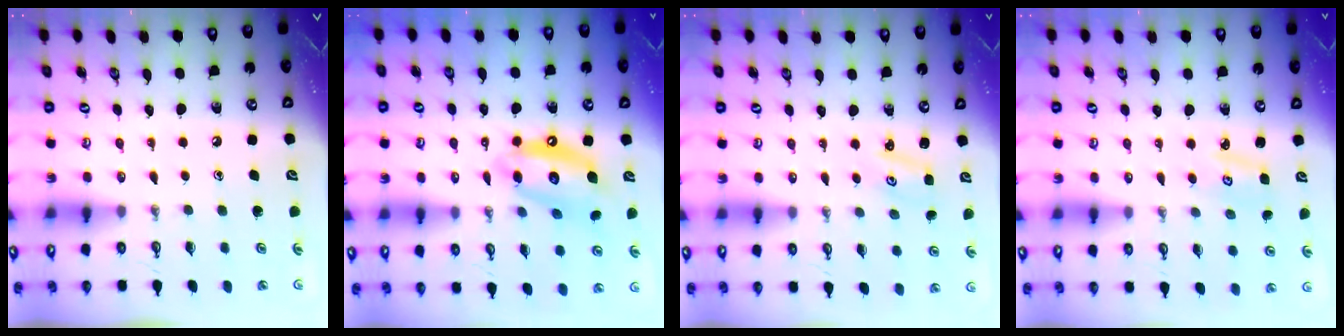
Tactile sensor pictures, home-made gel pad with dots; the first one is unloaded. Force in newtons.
{"total": 12.4, "press": 12.3, "slide": 1.4}
{"total": 1.6, "press": 1.6, "slide": 0.2}
{"total": 3.1, "press": 3.1, "slide": 0.4}